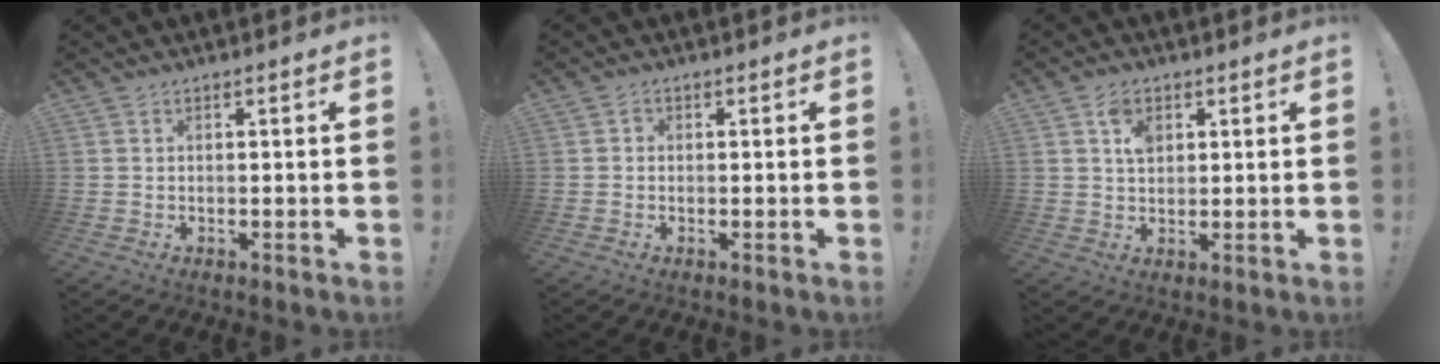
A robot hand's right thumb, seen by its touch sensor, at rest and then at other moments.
{"total": 0.9, "force": [-0.3, 0.8, 0.4], "torque": [-0.012, 0.005, -0.004]}
{"total": 4.9, "force": [2.0, 3.4, 2.9], "torque": [-0.036, -0.003, 0.032]}